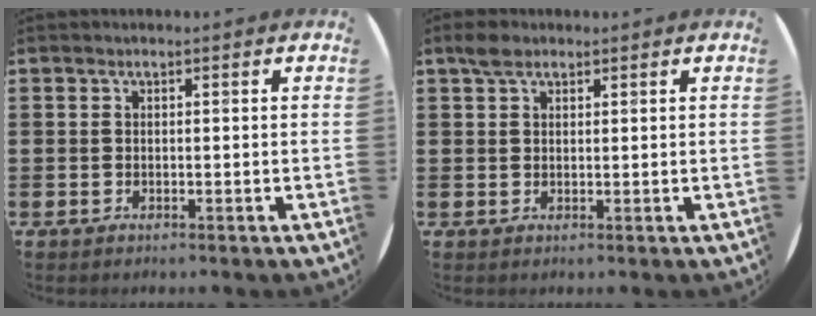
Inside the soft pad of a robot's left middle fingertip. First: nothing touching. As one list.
[{"total": 2.2, "force": [1.7, 1.0, 0.9], "torque": [-0.013, 0.003, 0.029]}]